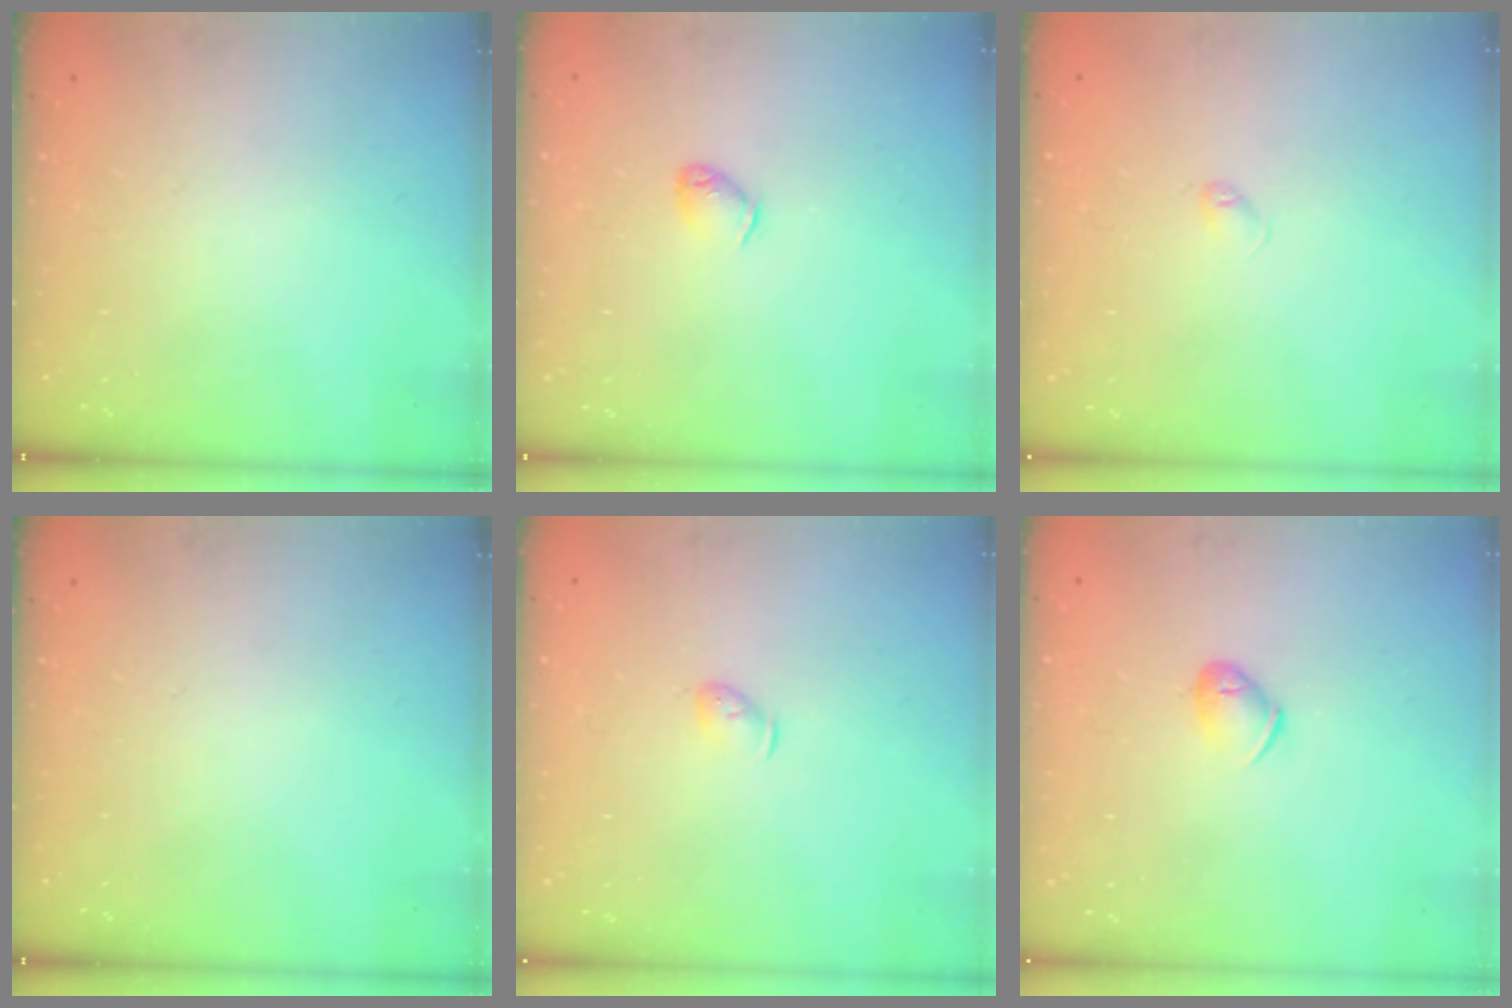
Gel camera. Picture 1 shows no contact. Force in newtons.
{"total": 3.0, "press": 2.9, "slide": 0.7}
{"total": 2.4, "press": 2.4, "slide": 0.4}
{"total": 0.0}
{"total": 3.6, "press": 3.5, "slide": 0.7}
{"total": 6.5, "press": 6.4, "slide": 0.9}